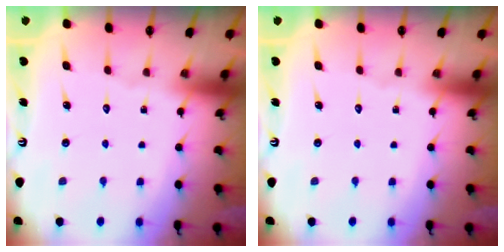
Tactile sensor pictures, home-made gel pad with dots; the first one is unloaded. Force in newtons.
{"total": 0.0}